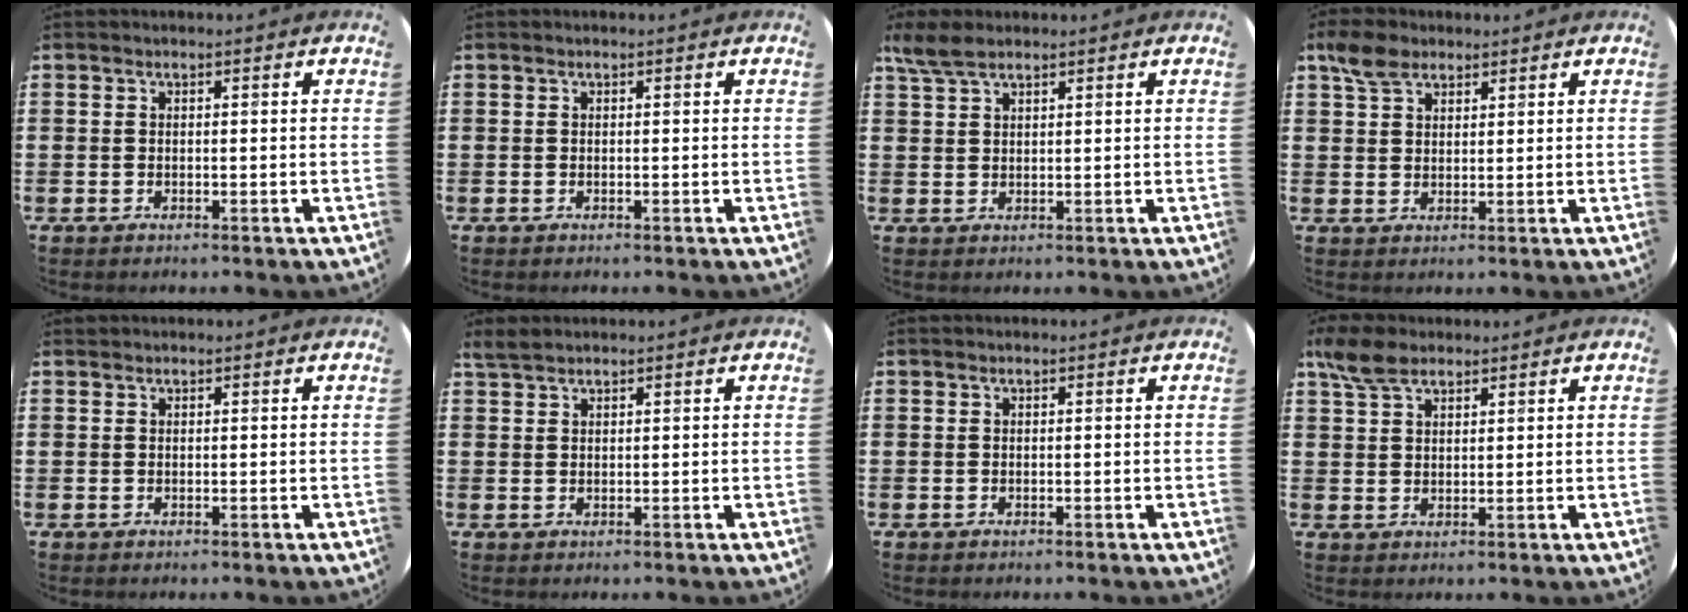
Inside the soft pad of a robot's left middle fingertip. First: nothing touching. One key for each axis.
{"total": 0.0}
{"total": 3.6, "fx": 2.8, "fy": 1.2, "fz": 1.9, "tx": -0.044, "ty": 0.004, "tz": 0.053}
{"total": 4.3, "fx": 3.1, "fy": 2.3, "fz": 1.8, "tx": -0.034, "ty": 0.004, "tz": 0.059}
{"total": 0.0}
{"total": 1.6, "fx": 1.5, "fy": 0.3, "fz": 0.4, "tx": -0.011, "ty": 0.003, "tz": 0.030}
{"total": 0.0}
{"total": 4.9, "fx": 3.7, "fy": 2.2, "fz": 2.3, "tx": -0.047, "ty": -0.001, "tz": 0.067}